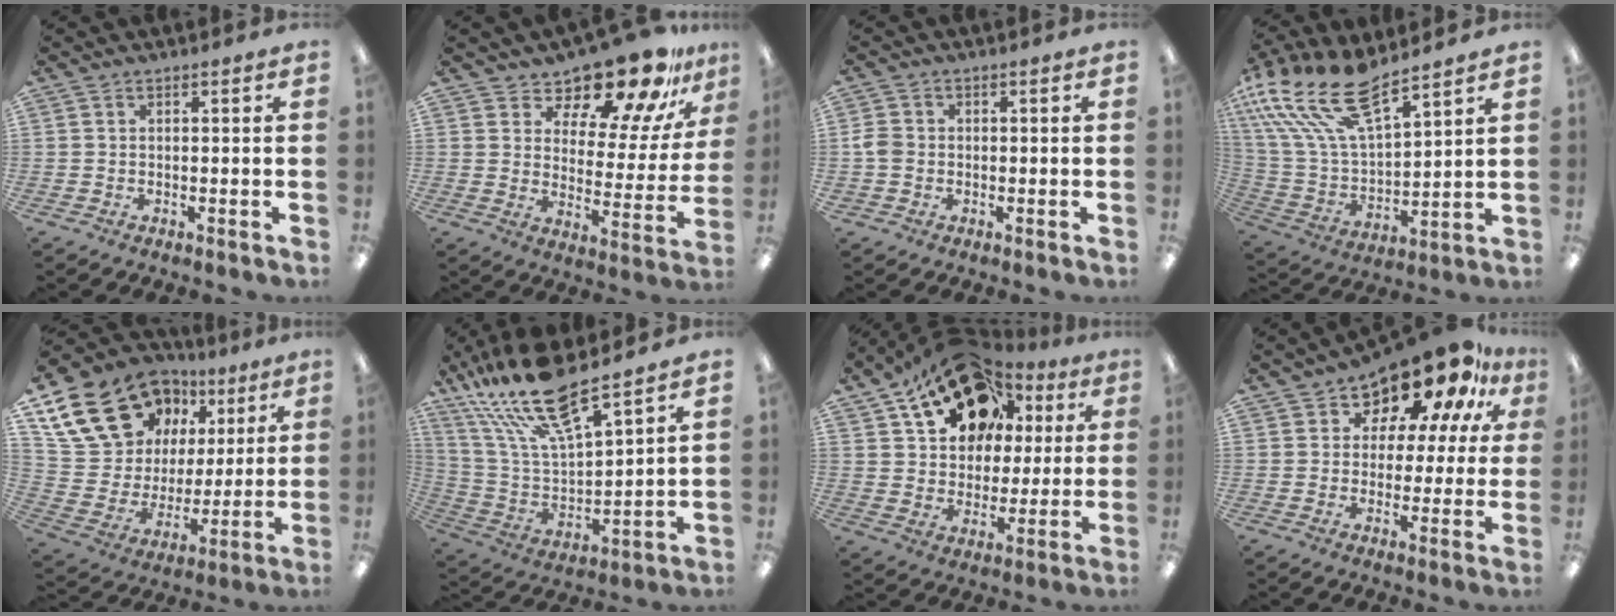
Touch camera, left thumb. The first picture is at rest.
{"total": 16.4, "force": [14.3, 4.6, 6.7], "torque": [-0.107, -0.119, 0.241]}
{"total": 3.5, "force": [-0.2, 3.2, 1.4], "torque": [-0.026, 0.009, -0.003]}
{"total": 19.6, "force": [13.6, 7.2, 12.2], "torque": [-0.284, -0.083, 0.242]}
{"total": 21.0, "force": [13.3, 13.6, 8.9], "torque": [-0.169, -0.068, 0.260]}
{"total": 19.1, "force": [15.2, 4.3, 10.9], "torque": [-0.241, -0.087, 0.267]}
{"total": 20.3, "force": [12.1, 13.1, 9.8], "torque": [-0.167, -0.053, 0.216]}
{"total": 14.6, "force": [11.4, 6.8, 6.0], "torque": [-0.106, -0.089, 0.199]}